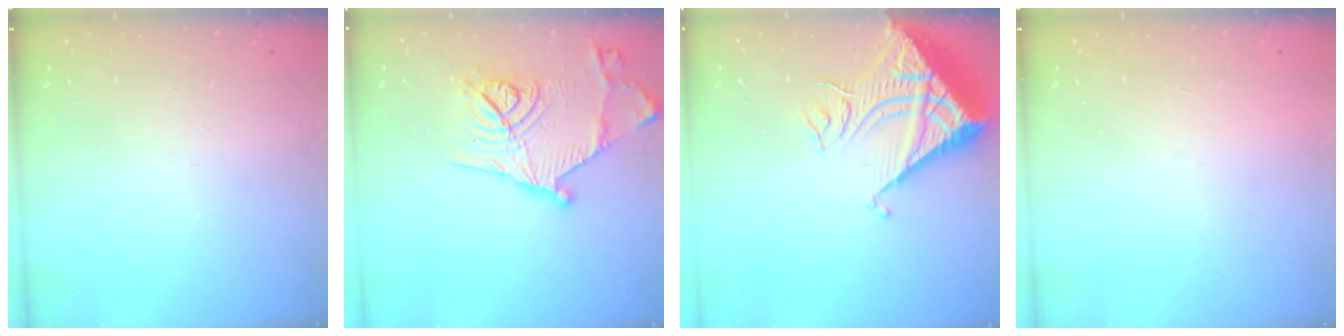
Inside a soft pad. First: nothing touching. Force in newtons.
{"total": 17.2, "press": 17.1, "slide": 1.9}
{"total": 11.1, "press": 11.1, "slide": 1.0}
{"total": 1.6, "press": 1.6, "slide": 0.1}